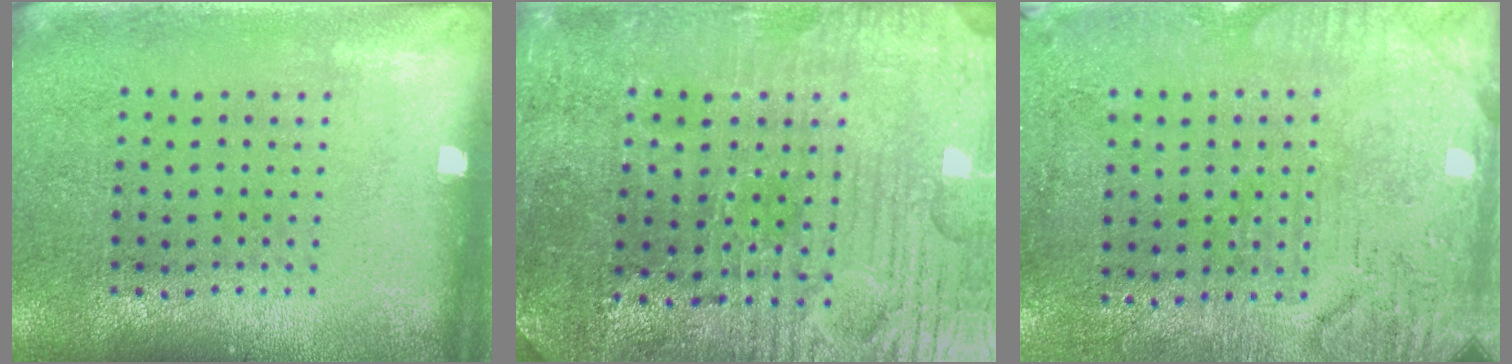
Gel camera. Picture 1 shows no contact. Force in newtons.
{"total": 3.6, "press": 3.6, "slide": 0.4}
{"total": 3.1, "press": 2.6, "slide": 1.6}